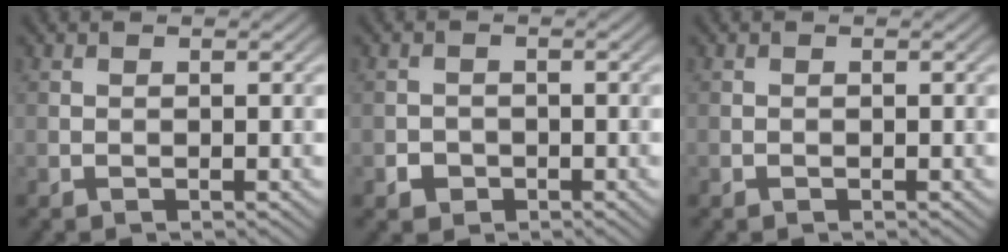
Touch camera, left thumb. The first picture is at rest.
{"total": 1.8, "force": [-0.9, 1.5, 0.5], "torque": [-0.006, -0.004, -0.019]}
{"total": 0.0}